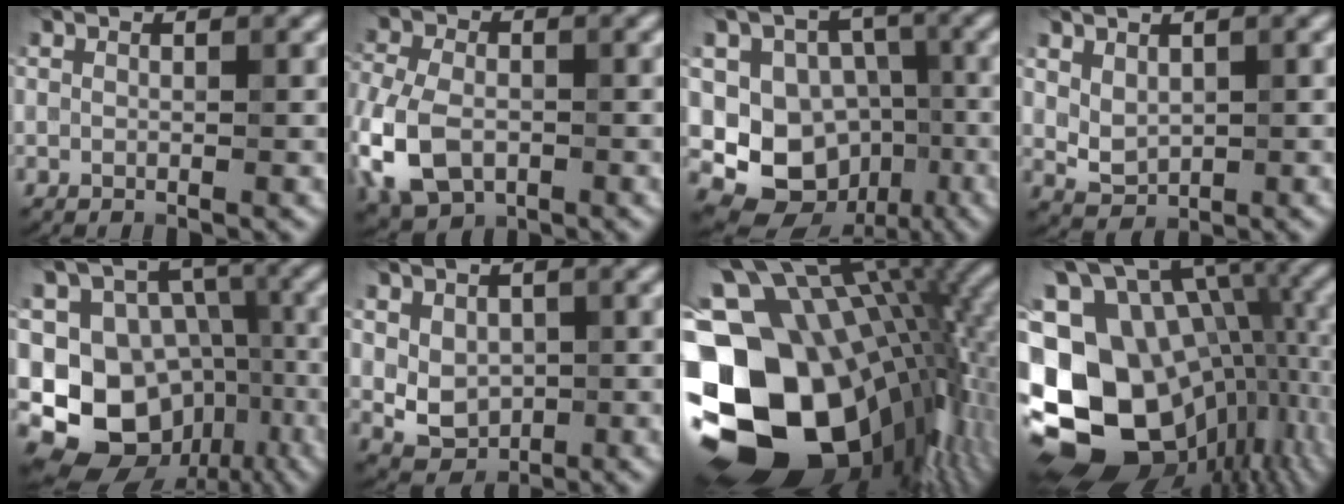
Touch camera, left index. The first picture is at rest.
{"total": 8.1, "force": [-2.7, 5.4, 5.4], "torque": [-0.144, -0.018, -0.060]}
{"total": 8.3, "force": [-1.7, 7.2, 3.9], "torque": [-0.044, -0.004, -0.049]}
{"total": 2.1, "force": [0.7, 1.5, 1.3], "torque": [-0.024, -0.006, 0.022]}
{"total": 12.1, "force": [-2.8, 10.5, 5.2], "torque": [-0.091, 0.002, -0.052]}
{"total": 3.7, "force": [0.2, 2.9, 2.3], "torque": [-0.037, -0.008, 0.008]}
{"total": 21.4, "force": [-3.8, 15.0, 14.8], "torque": [-0.258, -0.011, -0.046]}
{"total": 19.8, "force": [-3.3, 14.6, 13.0], "torque": [-0.244, -0.006, -0.025]}